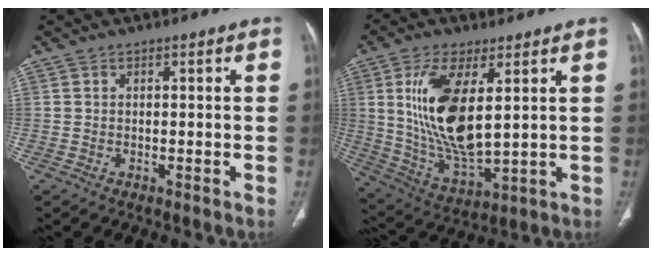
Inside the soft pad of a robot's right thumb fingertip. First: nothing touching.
{"total": 16.7, "force": [3.9, 6.9, 14.7], "torque": [-0.288, -0.028, 0.089]}